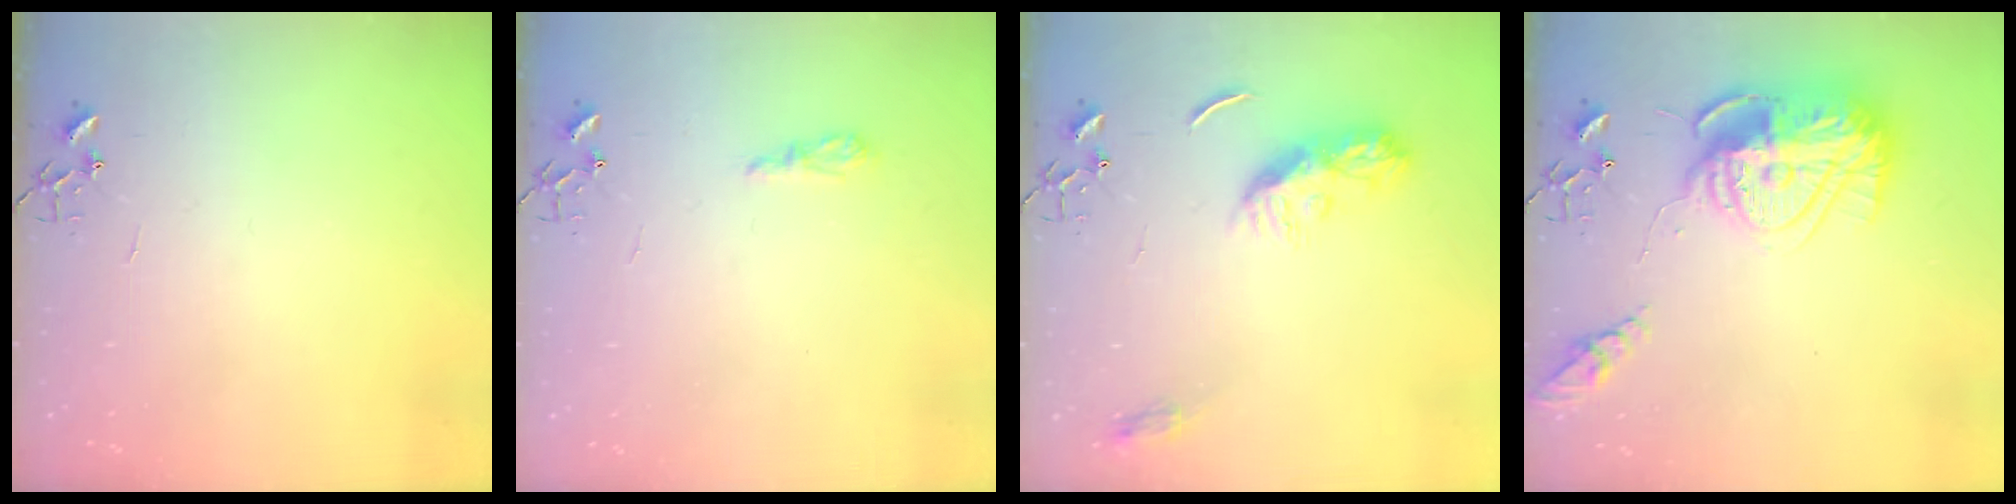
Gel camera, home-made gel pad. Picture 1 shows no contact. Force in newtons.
{"total": 6.3, "press": 6.2, "slide": 0.8}
{"total": 10.4, "press": 10.4, "slide": 0.2}
{"total": 18.9, "press": 18.9, "slide": 1.6}